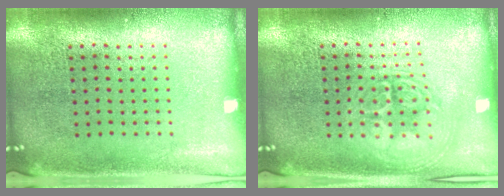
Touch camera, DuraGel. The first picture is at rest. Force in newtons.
{"total": 2.9, "press": 2.8, "slide": 0.4}